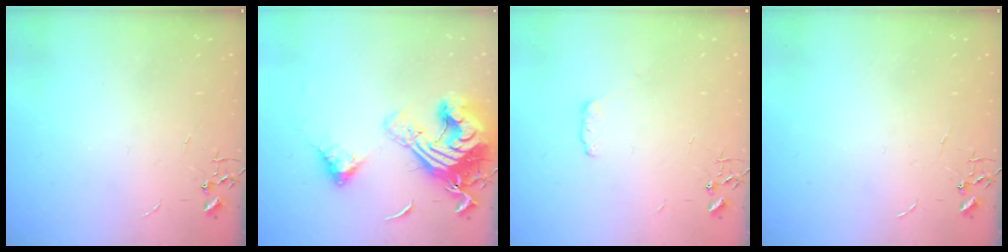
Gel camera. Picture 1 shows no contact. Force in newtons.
{"total": 21.6, "press": 21.5, "slide": 2.7}
{"total": 3.8, "press": 3.8, "slide": 0.6}
{"total": 0.0}